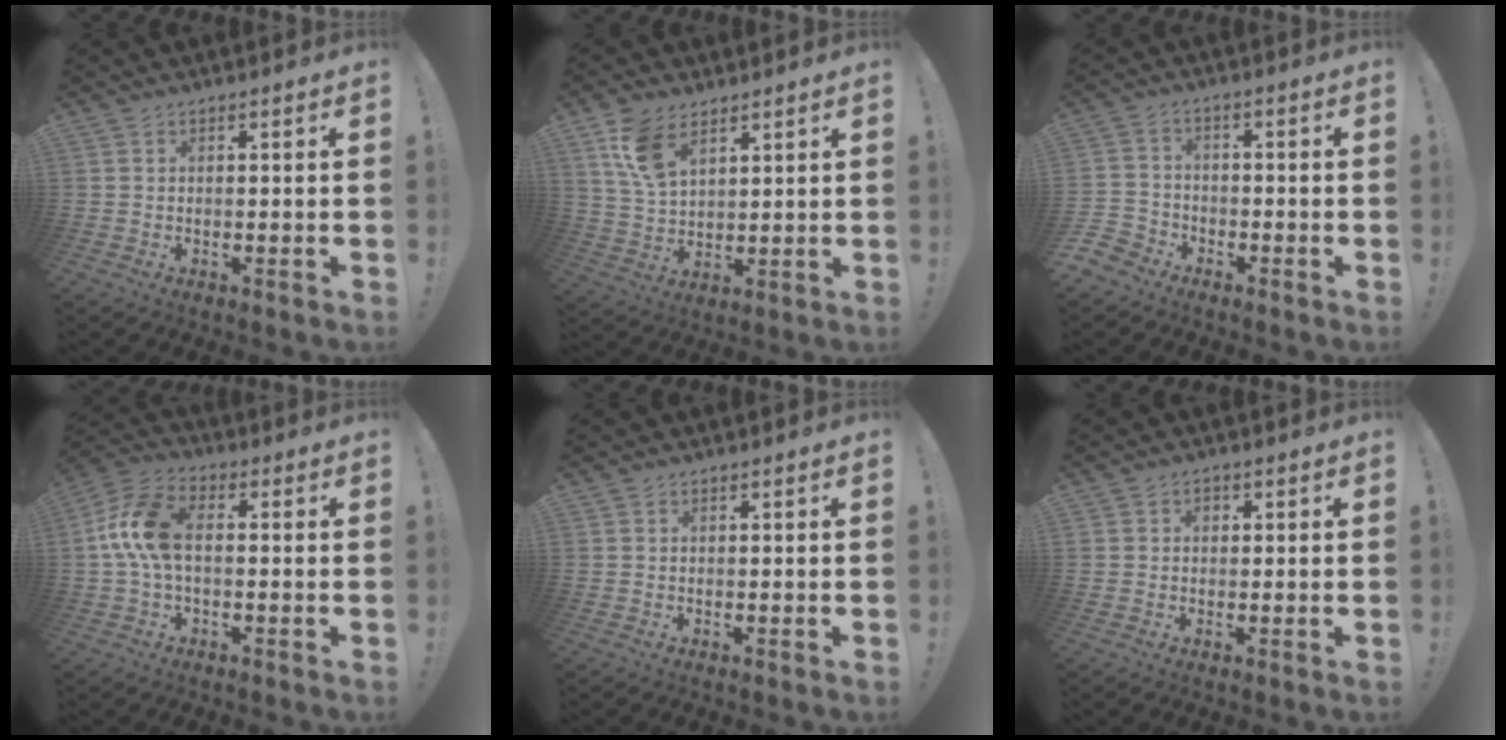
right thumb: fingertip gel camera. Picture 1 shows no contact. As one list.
[{"total": 10.1, "force": [5.9, 5.5, 6.1], "torque": [-0.122, -0.017, 0.114]}, {"total": 5.3, "force": [-3.8, 3.5, 0.9], "torque": [-0.025, 0.023, -0.075]}, {"total": 12.0, "force": [0.5, 6.7, 10.0], "torque": [-0.193, 0.011, 0.015]}, {"total": 0.0}, {"total": 1.7, "force": [-0.1, 1.6, 0.8], "torque": [-0.014, 0.007, -0.002]}]